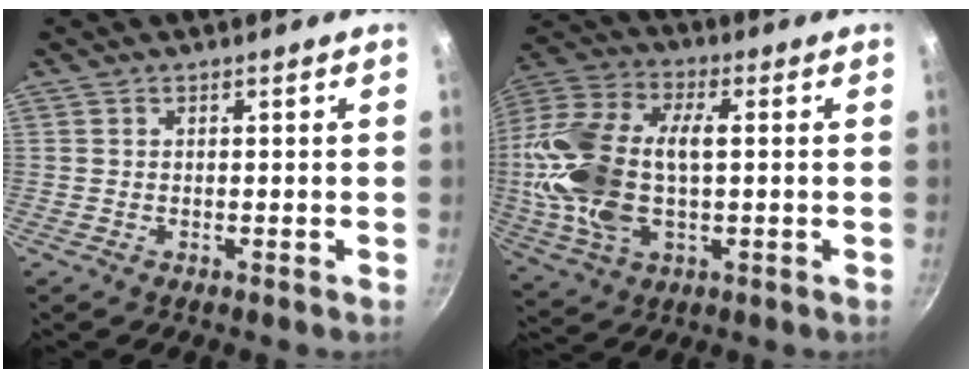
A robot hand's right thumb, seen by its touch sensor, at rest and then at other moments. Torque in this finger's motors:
{"motor_torque": [2.51, 2.50, 1.22, 0.73, 0.53]}